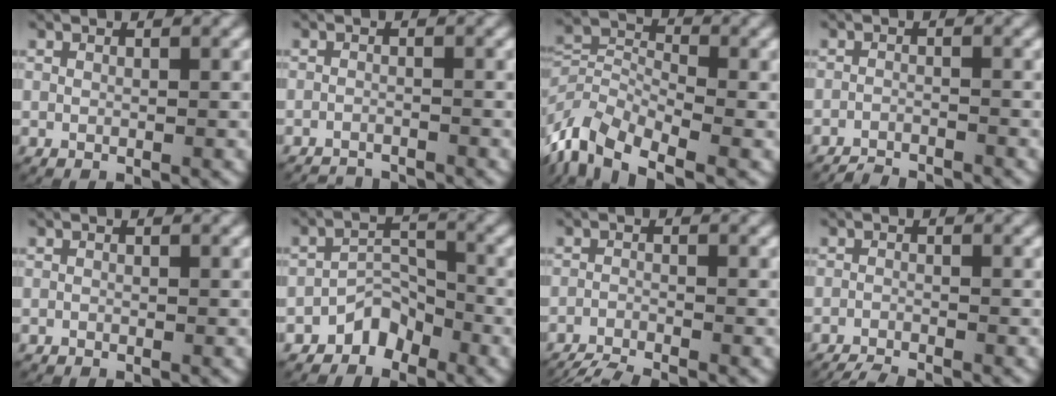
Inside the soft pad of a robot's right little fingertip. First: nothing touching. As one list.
[{"total": 2.9, "force": [-2.9, 0.4, 0.2], "torque": [-0.004, -0.013, -0.046]}, {"total": 8.2, "force": [-3.8, 5.9, 4.3], "torque": [-0.105, -0.040, -0.055]}, {"total": 3.4, "force": [-3.3, 0.7, 0.2], "torque": [-0.002, -0.012, -0.056]}, {"total": 0.0}, {"total": 3.7, "force": [-2.6, 2.3, 1.4], "torque": [-0.021, 0.002, -0.055]}, {"total": 6.7, "force": [-6.4, 1.9, 0.9], "torque": [-0.017, -0.021, -0.099]}, {"total": 4.2, "force": [-4.0, 1.0, 0.6], "torque": [-0.014, -0.016, -0.063]}]